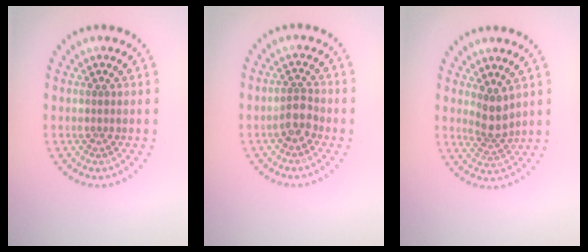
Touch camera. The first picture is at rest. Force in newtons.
{"total": 2.0, "press": 1.7, "slide": 1.0}
{"total": 2.3, "press": 1.9, "slide": 1.3}